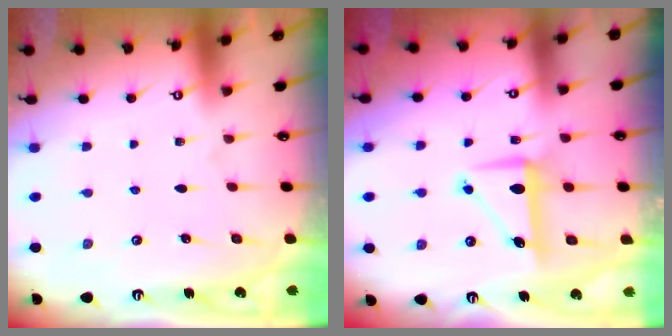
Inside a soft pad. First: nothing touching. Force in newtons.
{"total": 8.5, "press": 8.5, "slide": 0.3}